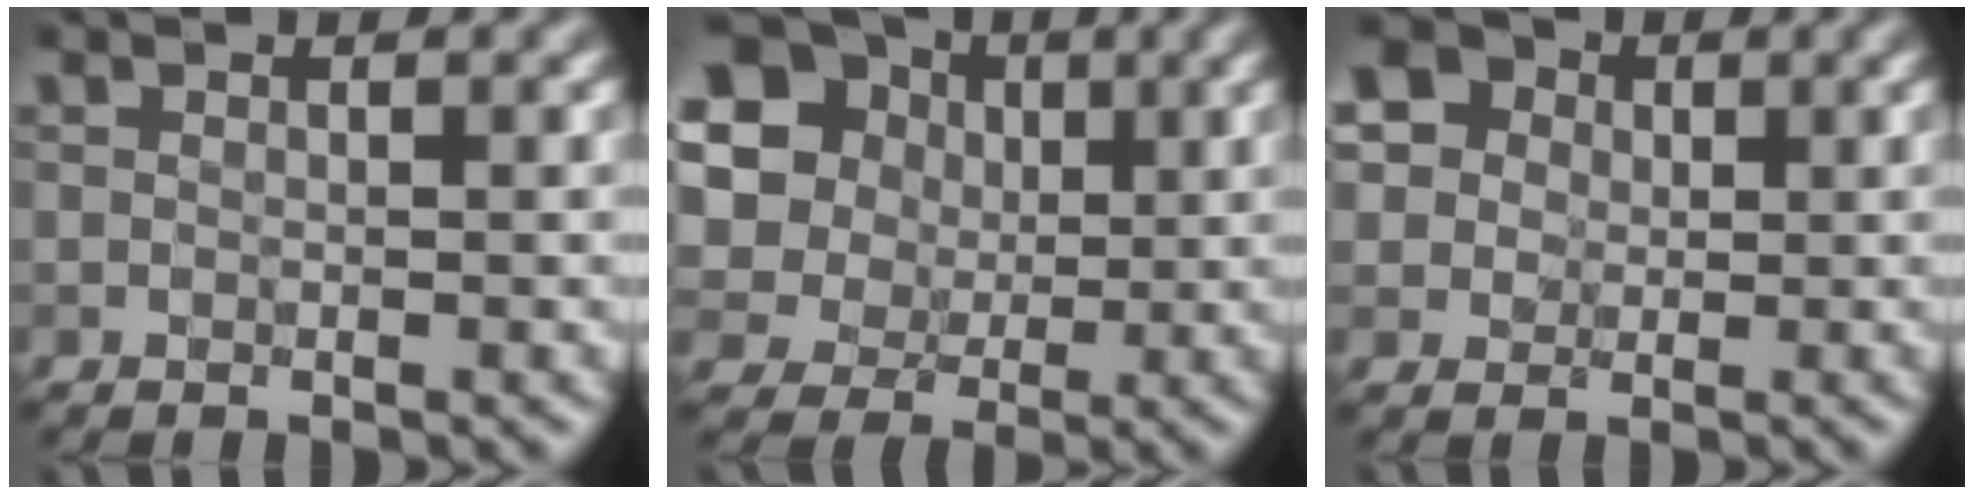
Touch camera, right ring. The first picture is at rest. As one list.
[{"total": 15.9, "force": [5.5, 13.5, 6.2], "torque": [-0.183, 0.041, 0.089]}, {"total": 6.1, "force": [2.1, 5.3, 2.0], "torque": [-0.032, 0.035, 0.010]}]